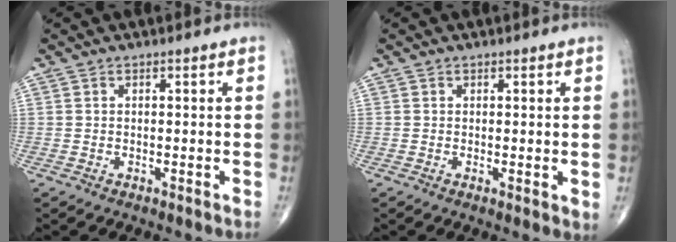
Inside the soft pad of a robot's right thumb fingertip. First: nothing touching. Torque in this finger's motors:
{"motor_torque": [-0.08, 0.04, -0.15, -0.11, -0.02]}